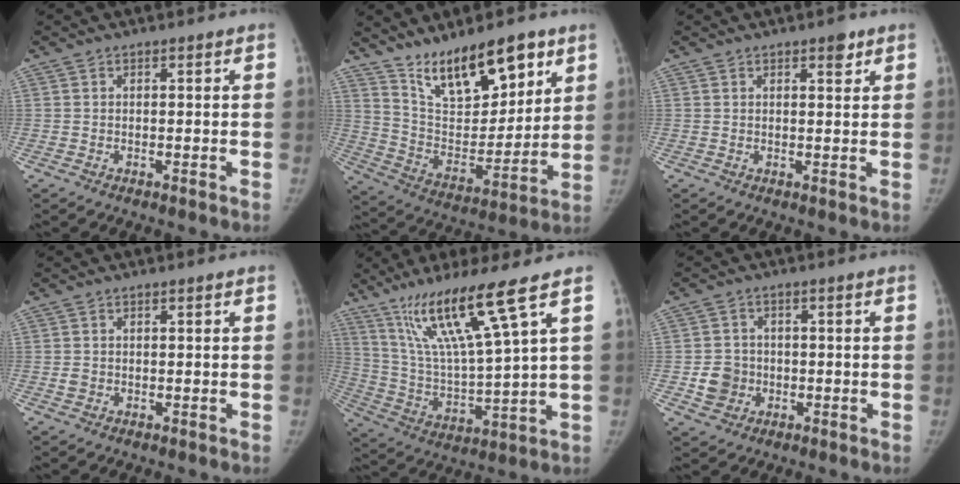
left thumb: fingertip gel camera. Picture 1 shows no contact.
{"total": 18.1, "force": [12.1, 7.2, 11.4], "torque": [-0.137, -0.074, 0.221]}
{"total": 2.5, "force": [1.6, 0.9, 1.6], "torque": [-0.015, -0.008, 0.022]}
{"total": 1.1, "force": [0.1, 1.0, 0.6], "torque": [-0.009, 0.000, 0.005]}
{"total": 16.8, "force": [9.9, 0.1, 13.6], "torque": [-0.251, -0.048, 0.190]}
{"total": 5.3, "force": [-1.0, 4.9, 1.7], "torque": [-0.011, 0.009, -0.014]}